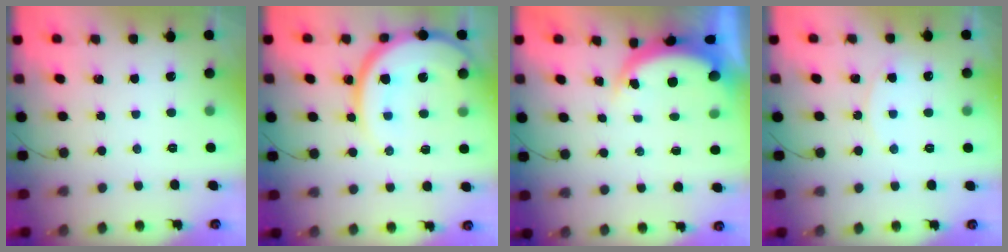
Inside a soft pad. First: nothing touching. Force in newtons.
{"total": 15.3, "press": 15.2, "slide": 1.2}
{"total": 5.5, "press": 5.5, "slide": 0.4}
{"total": 5.3, "press": 5.2, "slide": 0.6}